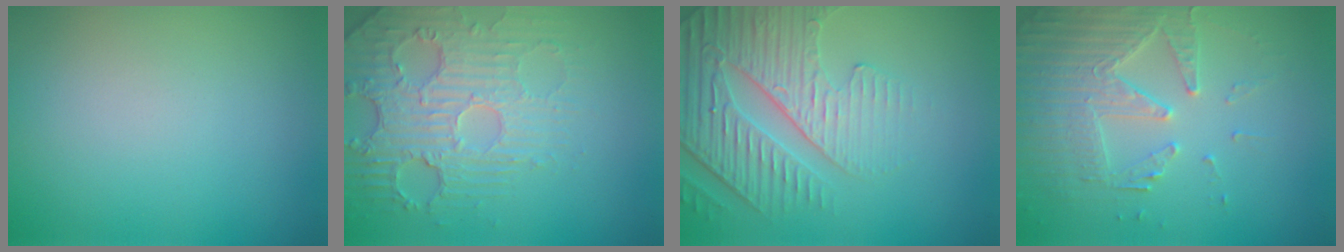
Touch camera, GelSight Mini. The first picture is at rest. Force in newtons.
{"total": 4.5, "press": 4.1, "slide": 1.7}
{"total": 4.6, "press": 4.3, "slide": 1.6}
{"total": 4.2, "press": 3.9, "slide": 1.6}